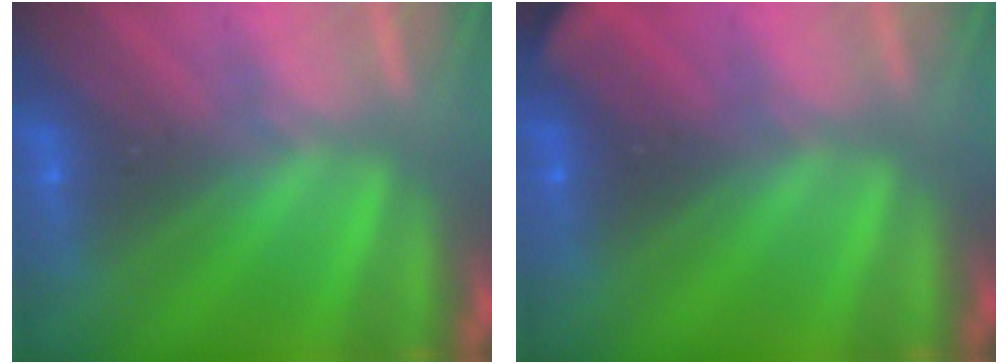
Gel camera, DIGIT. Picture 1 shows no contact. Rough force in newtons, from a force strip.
{"total": 2.1}